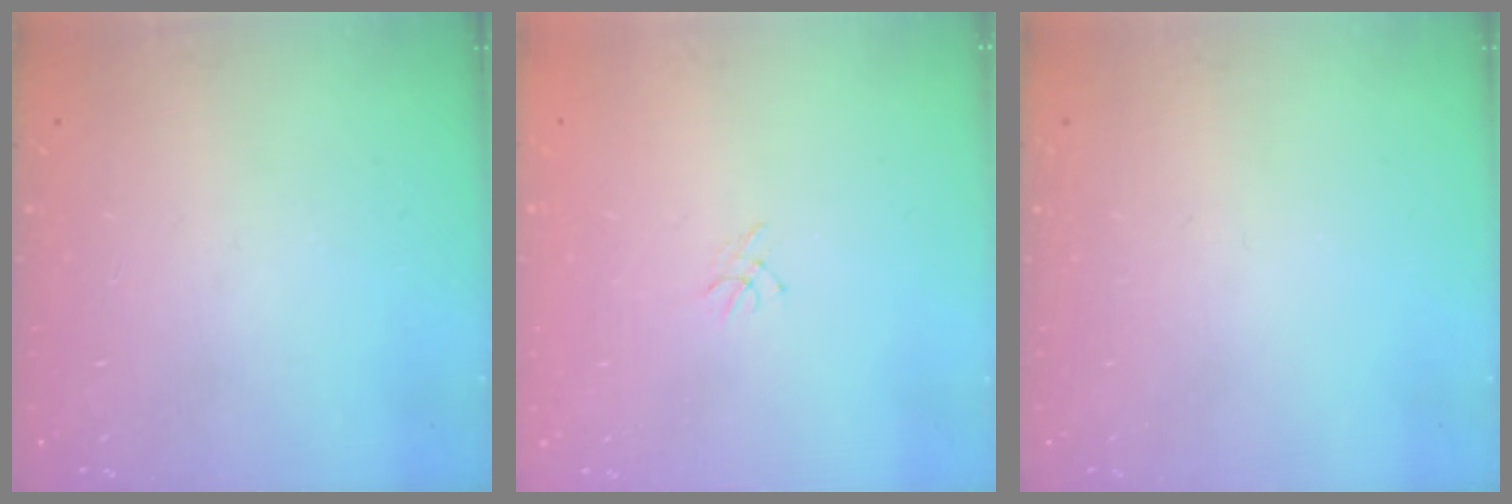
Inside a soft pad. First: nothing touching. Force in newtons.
{"total": 0.5, "press": 0.4, "slide": 0.3}
{"total": 0.0}